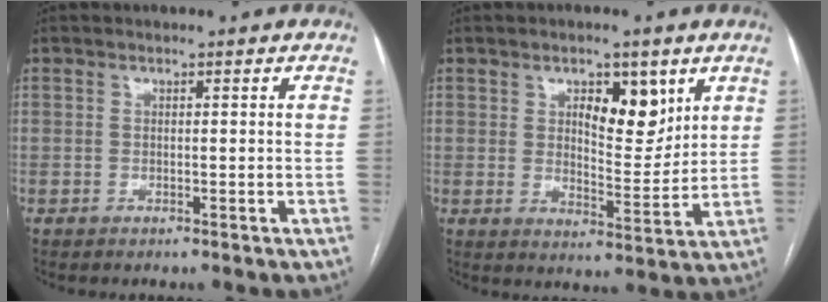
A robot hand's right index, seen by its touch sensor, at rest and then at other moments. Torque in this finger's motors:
{"motor_torque": [0.18, 0.23, 0.08, 0.02]}